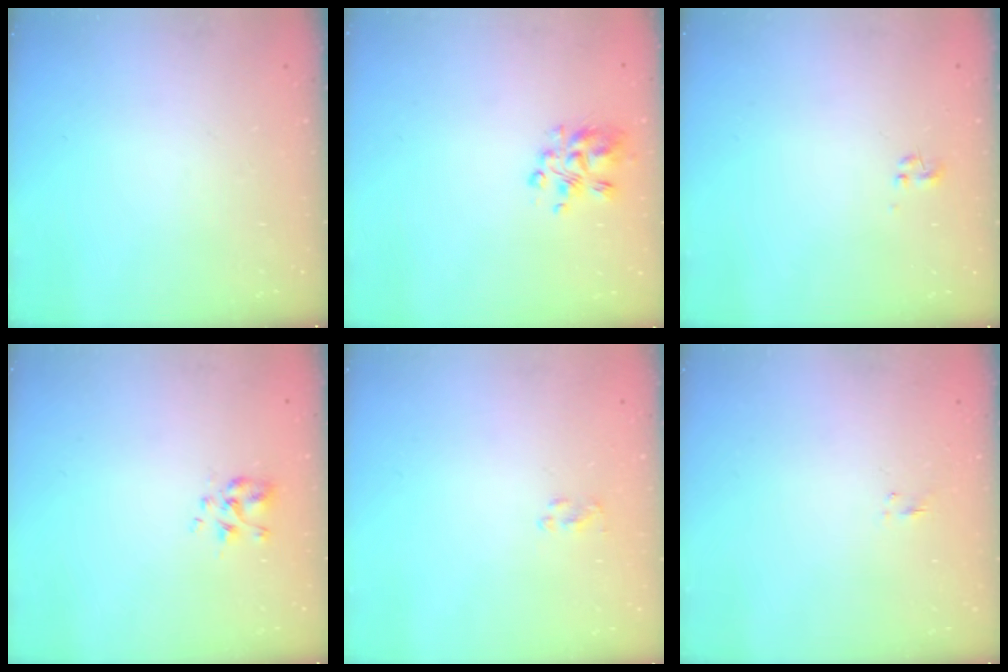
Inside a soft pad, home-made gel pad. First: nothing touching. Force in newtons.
{"total": 6.3, "press": 6.1, "slide": 1.4}
{"total": 0.0}
{"total": 2.3, "press": 2.1, "slide": 0.9}
{"total": 1.3, "press": 1.2, "slide": 0.5}
{"total": 1.3, "press": 1.1, "slide": 0.6}